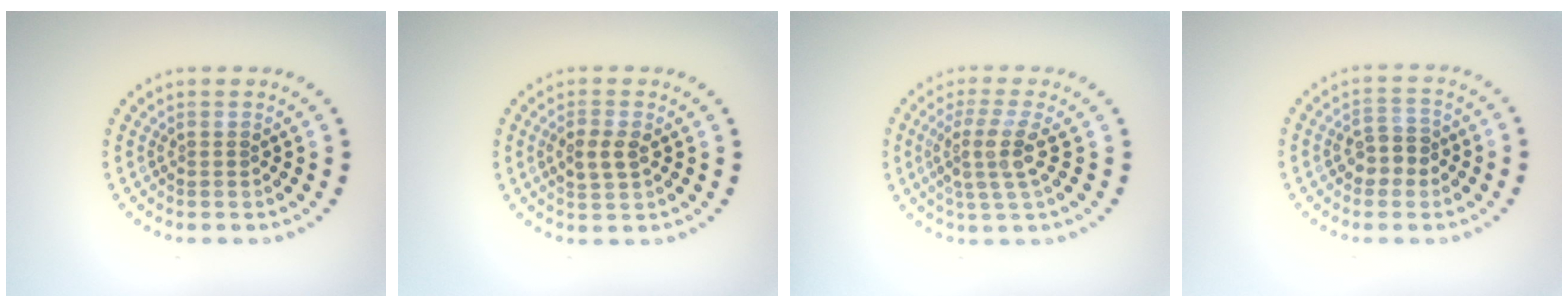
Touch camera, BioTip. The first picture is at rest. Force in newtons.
{"total": 2.4, "press": 2.4, "slide": 0.2}
{"total": 3.7, "press": 2.8, "slide": 2.4}
{"total": 2.7, "press": 2.7, "slide": 0.4}